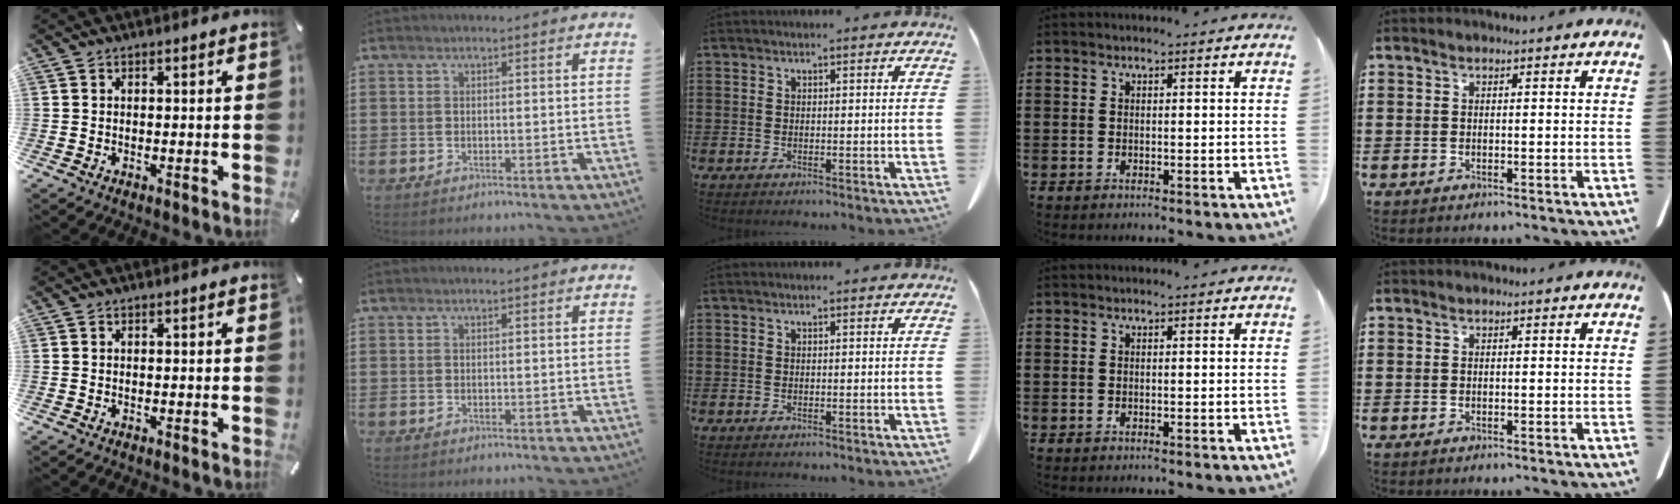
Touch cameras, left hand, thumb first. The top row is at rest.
{}